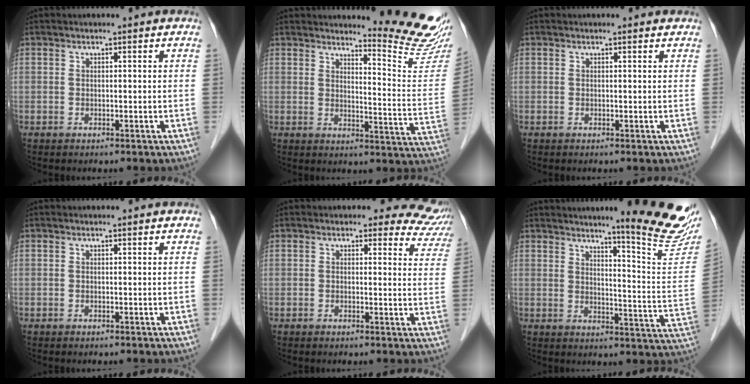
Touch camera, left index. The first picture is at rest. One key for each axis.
{"total": 12.4, "fx": 12.0, "fy": -1.0, "fz": 2.9, "tx": -0.032, "ty": -0.112, "tz": 0.132}
{"total": 0.6, "fx": 0.6, "fy": 0.1, "fz": 0.1, "tx": -0.009, "ty": -0.002, "tz": 0.005}
{"total": 0.0}
{"total": 6.4, "fx": 5.8, "fy": 2.7, "fz": -0.4, "tx": 0.044, "ty": -0.015, "tz": 0.025}
{"total": 15.4, "fx": 12.7, "fy": -0.5, "fz": 8.7, "tx": -0.104, "ty": -0.072, "tz": 0.151}